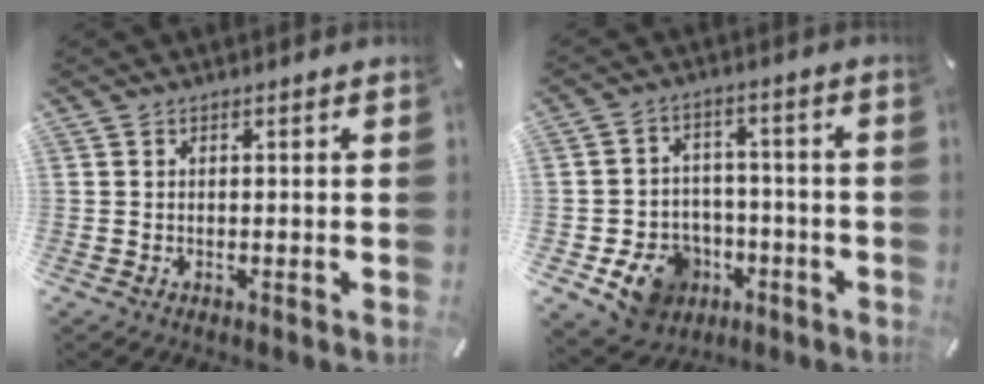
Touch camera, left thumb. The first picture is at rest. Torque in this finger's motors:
{"motor_torque": [1.40, 1.72, 0.13, 0.09, 0.14]}